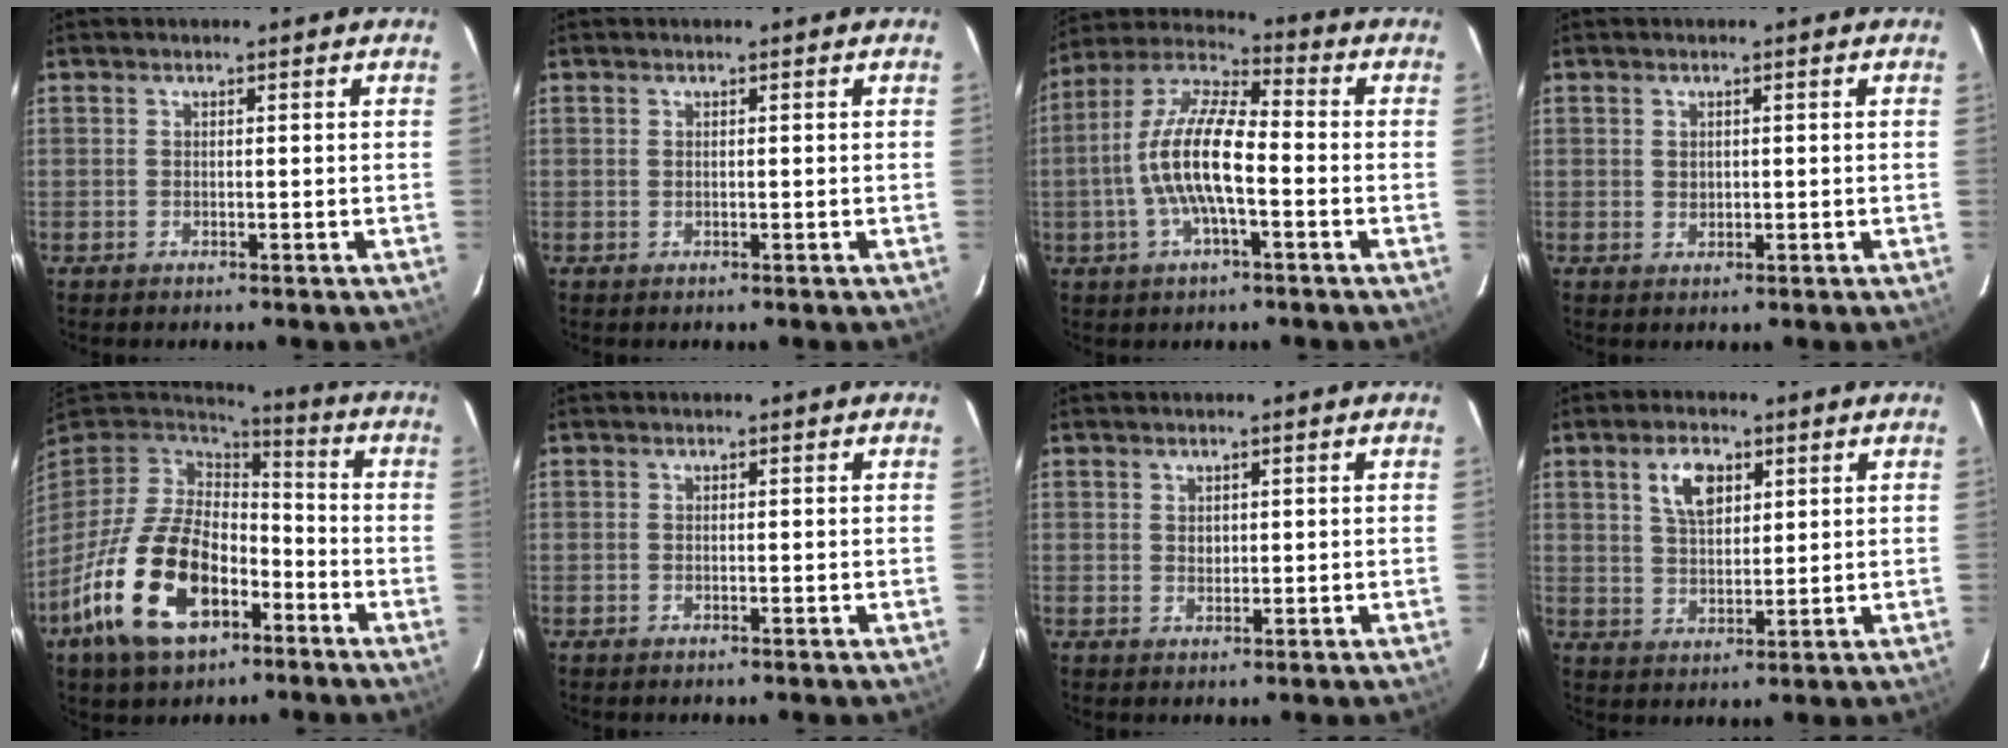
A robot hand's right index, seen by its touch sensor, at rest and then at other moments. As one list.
[{"total": 0.0}, {"total": 13.1, "force": [-2.7, 3.8, 12.2], "torque": [-0.244, 0.008, -0.056]}, {"total": 1.1, "force": [0.3, 0.9, 0.4], "torque": [-0.004, 0.003, 0.007]}, {"total": 20.5, "force": [-9.5, 11.6, 13.9], "torque": [-0.298, -0.021, -0.163]}, {"total": 0.0}, {"total": 1.3, "force": [0.5, 1.2, 0.4], "torque": [-0.004, 0.004, 0.008]}, {"total": 6.5, "force": [3.0, 3.4, 4.7], "torque": [-0.083, 0.011, 0.057]}]